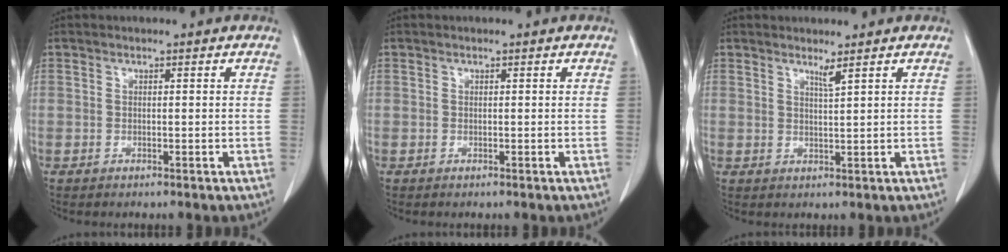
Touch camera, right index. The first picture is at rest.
{"total": 0.0}
{"total": 1.5, "force": [1.2, -0.5, 0.8], "torque": [-0.021, -0.014, 0.023]}